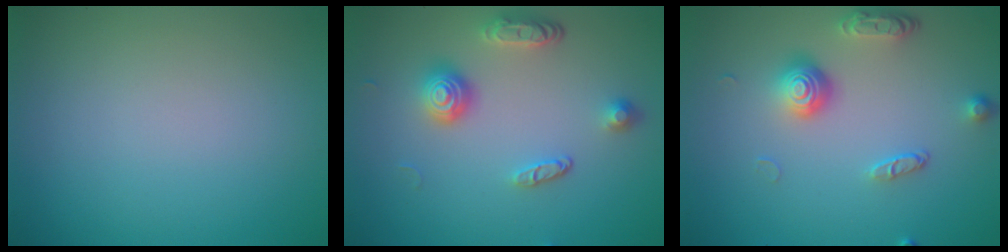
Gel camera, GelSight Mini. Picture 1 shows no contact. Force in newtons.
{"total": 3.7, "press": 2.9, "slide": 2.2}
{"total": 3.7, "press": 2.7, "slide": 2.5}